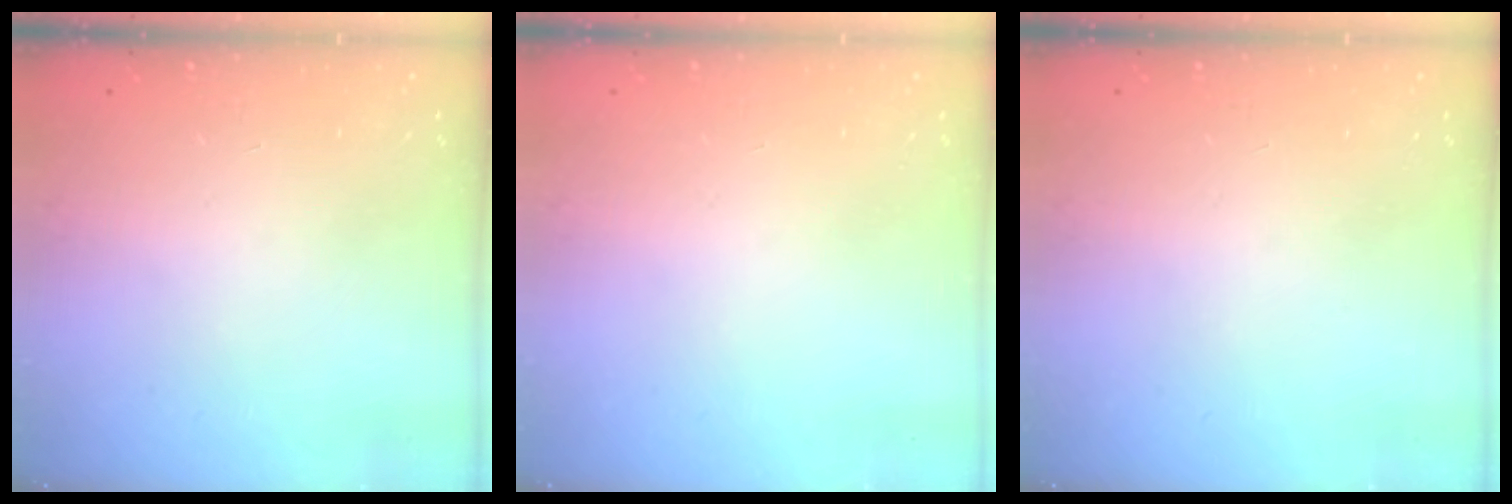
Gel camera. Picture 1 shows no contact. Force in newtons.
{"total": 0.0}
{"total": 0.0}